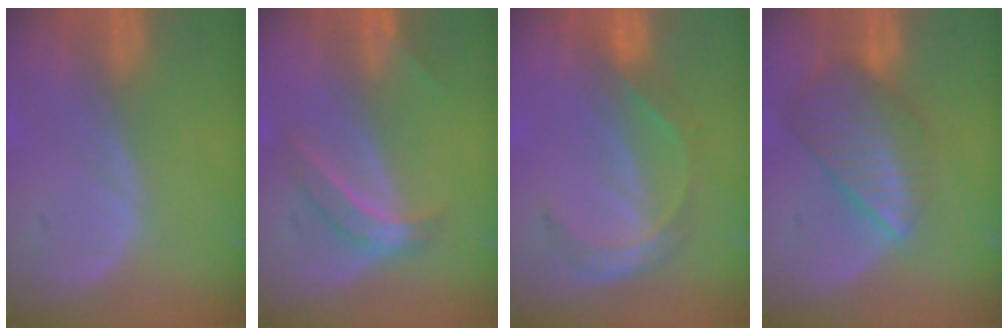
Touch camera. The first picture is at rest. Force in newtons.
{"total": 5.0, "press": 4.6, "slide": 2.0}
{"total": 5.7, "press": 4.9, "slide": 2.9}
{"total": 8.6, "press": 7.5, "slide": 4.1}